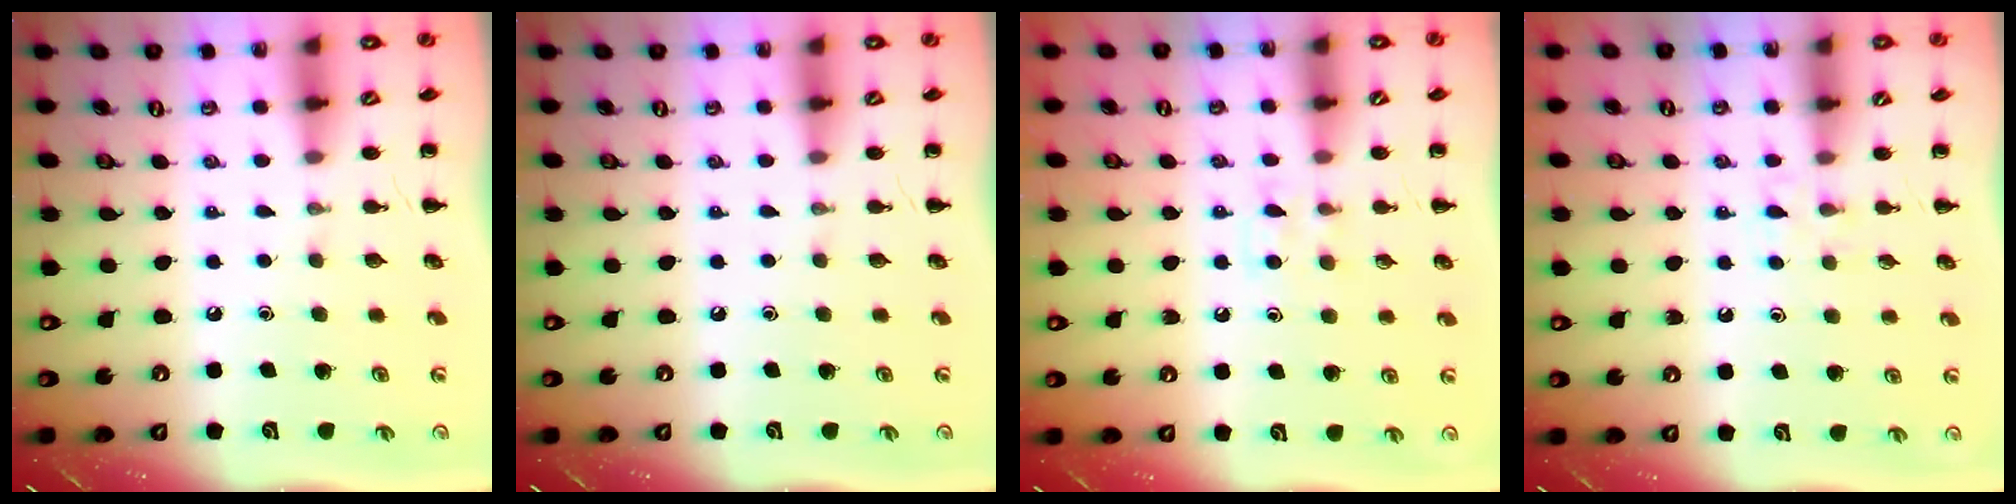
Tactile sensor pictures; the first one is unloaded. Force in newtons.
{"total": 0.0}
{"total": 4.4, "press": 4.1, "slide": 1.7}
{"total": 2.2, "press": 2.0, "slide": 1.0}